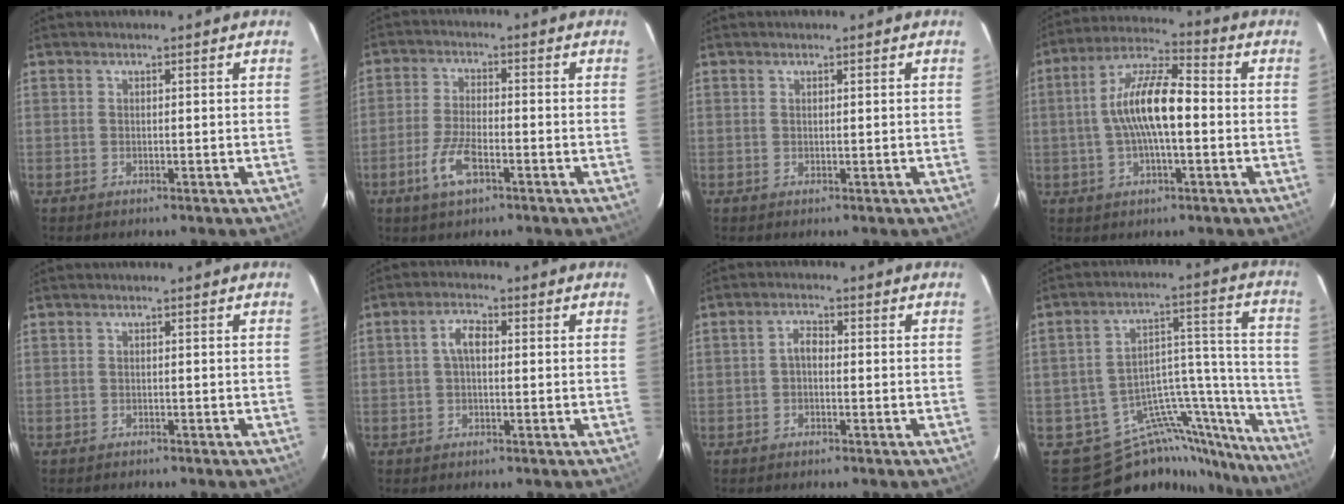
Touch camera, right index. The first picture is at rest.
{"total": 7.0, "force": [-3.5, 2.3, 5.6], "torque": [-0.125, -0.005, -0.068]}
{"total": 0.0}
{"total": 11.9, "force": [-0.8, 3.5, 11.4], "torque": [-0.217, 0.016, -0.020]}
{"total": 0.5, "force": [-0.5, 0.2, -0.1], "torque": [0.002, 0.003, -0.007]}
{"total": 3.5, "force": [0.3, 1.7, 3.0], "torque": [-0.060, 0.013, 0.006]}
{"total": 1.8, "force": [-0.6, 1.1, 1.4], "torque": [-0.028, 0.009, -0.013]}
{"total": 20.9, "force": [-18.2, 8.1, 6.2], "torque": [-0.073, 0.061, -0.264]}